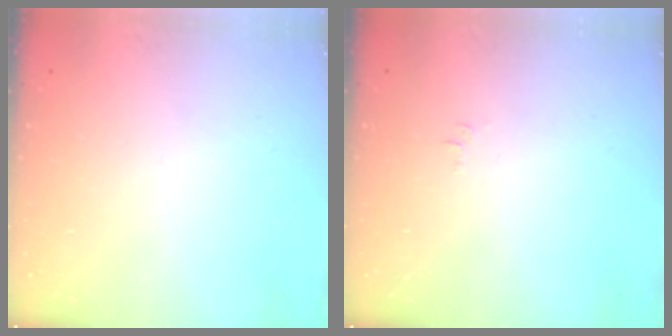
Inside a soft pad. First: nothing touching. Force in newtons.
{"total": 3.3, "press": 3.3, "slide": 0.5}